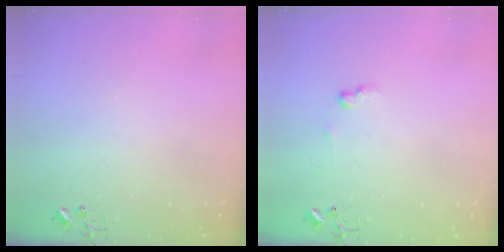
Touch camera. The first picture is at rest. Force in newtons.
{"total": 5.5, "press": 5.5, "slide": 0.8}